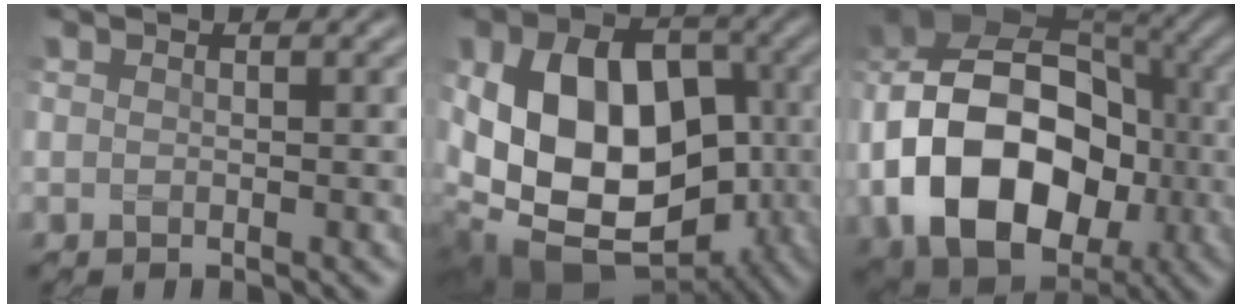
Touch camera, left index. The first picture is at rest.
{"total": 15.0, "force": [-2.1, 10.1, 10.9], "torque": [-0.202, -0.004, -0.032]}
{"total": 16.3, "force": [-3.3, 12.0, 10.5], "torque": [-0.195, -0.010, -0.053]}